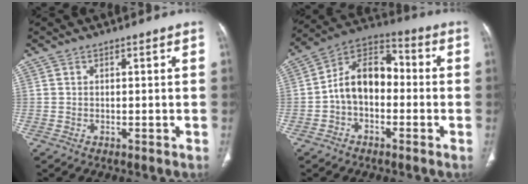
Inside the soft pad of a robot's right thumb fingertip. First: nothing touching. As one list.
[{"total": 12.0, "force": [-1.4, 8.0, 8.8], "torque": [-0.126, 0.044, -0.040]}]